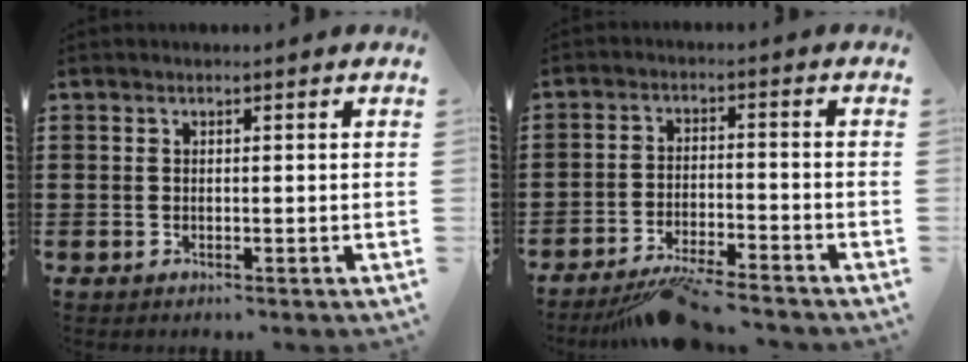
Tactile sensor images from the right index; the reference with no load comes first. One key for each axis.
{"total": 5.5, "fx": -5.1, "fy": 0.1, "fz": 2.2, "tx": -0.042, "ty": -0.007, "tz": -0.096}